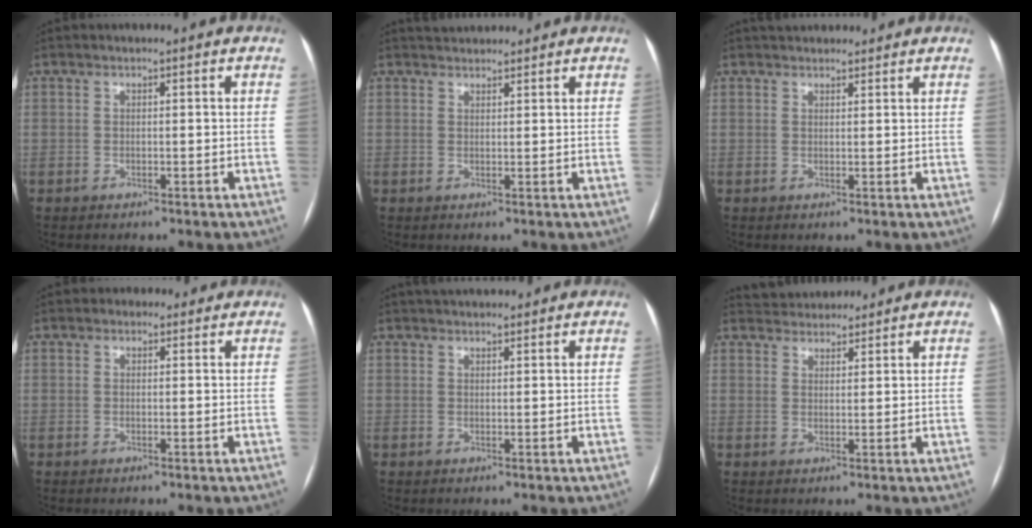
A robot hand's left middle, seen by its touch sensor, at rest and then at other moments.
{"total": 3.6, "force": [3.4, 1.0, 0.7], "torque": [-0.010, 0.028, 0.053]}
{"total": 5.7, "force": [5.1, 2.0, 1.7], "torque": [-0.014, 0.030, 0.070]}
{"total": 1.4, "force": [0.9, 1.1, -0.1], "torque": [0.006, 0.005, 0.006]}
{"total": 5.6, "force": [5.0, 1.3, 2.0], "torque": [-0.025, 0.031, 0.072]}
{"total": 5.8, "force": [5.5, 1.8, 0.8], "torque": [-0.010, 0.024, 0.083]}